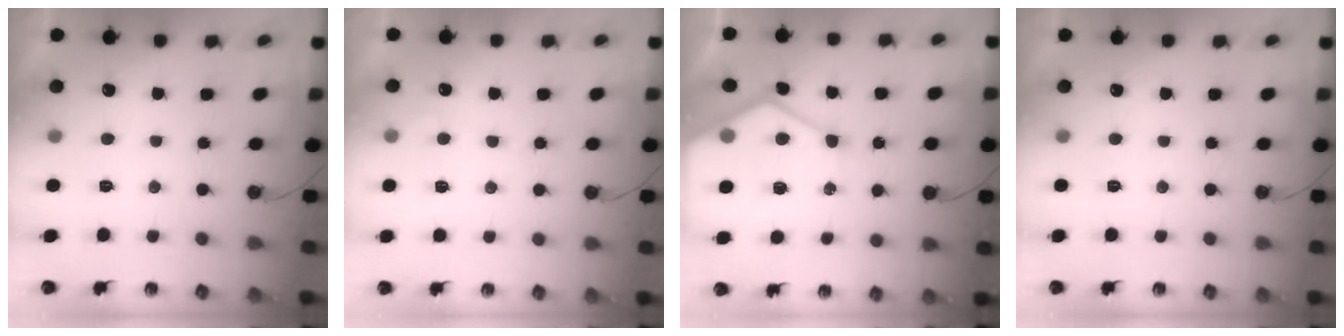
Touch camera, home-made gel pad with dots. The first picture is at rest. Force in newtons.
{"total": 4.6, "press": 4.5, "slide": 0.6}
{"total": 14.7, "press": 14.7, "slide": 1.3}
{"total": 0.0}